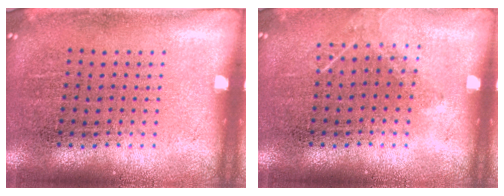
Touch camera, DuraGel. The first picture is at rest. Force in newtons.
{"total": 1.0, "press": 0.9, "slide": 0.2}